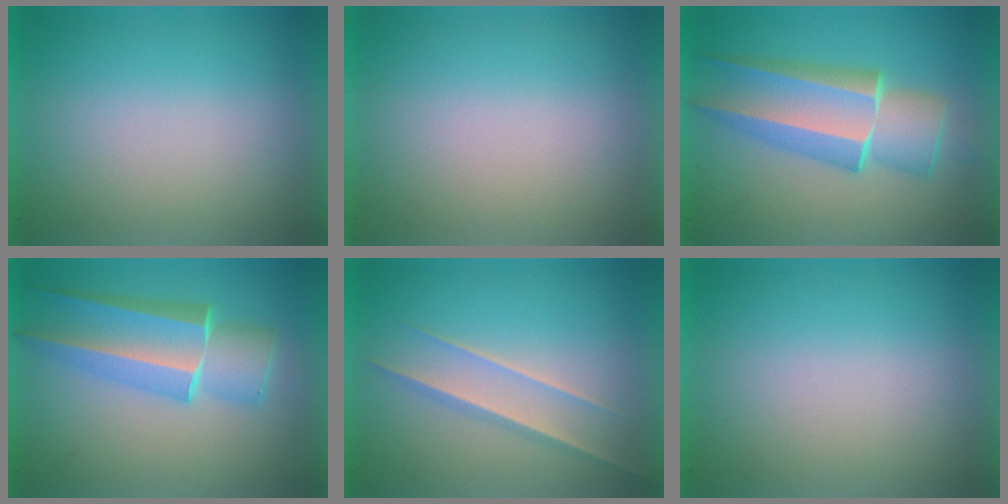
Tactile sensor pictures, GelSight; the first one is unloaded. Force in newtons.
{"total": 0.0}
{"total": 5.9}
{"total": 4.7}
{"total": 1.5}
{"total": 0.0}